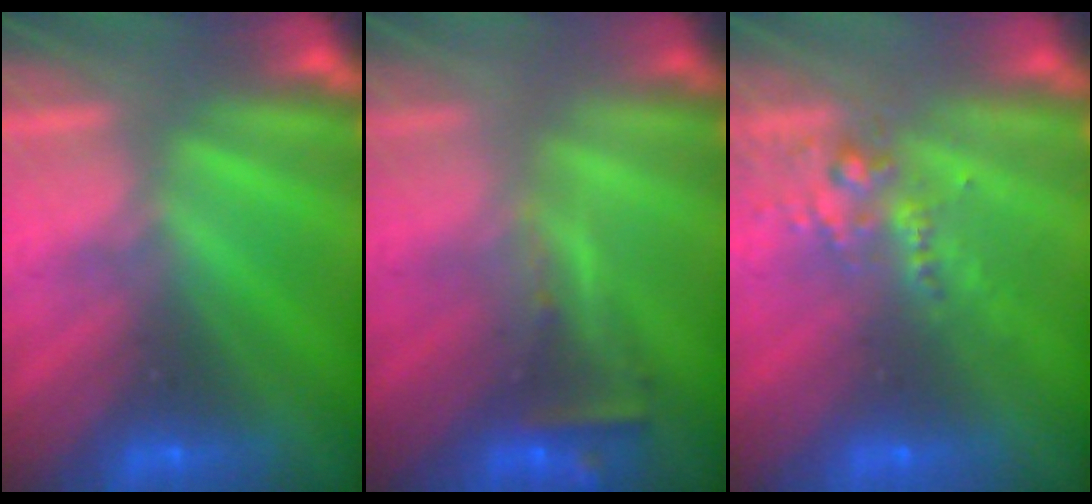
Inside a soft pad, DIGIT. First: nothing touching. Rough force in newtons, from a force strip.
{"total": 2.5}
{"total": 2.6}